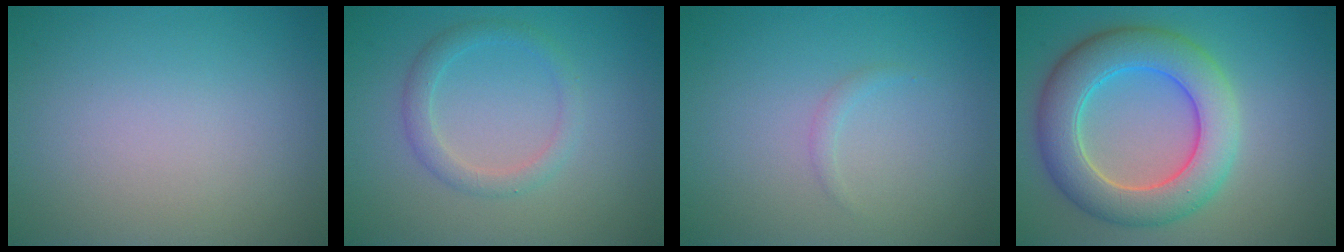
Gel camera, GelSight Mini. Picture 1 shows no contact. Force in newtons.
{"total": 2.1, "press": 2.1, "slide": 0.1}
{"total": 0.7, "press": 0.7, "slide": 0.1}
{"total": 7.6, "press": 7.6, "slide": 0.3}